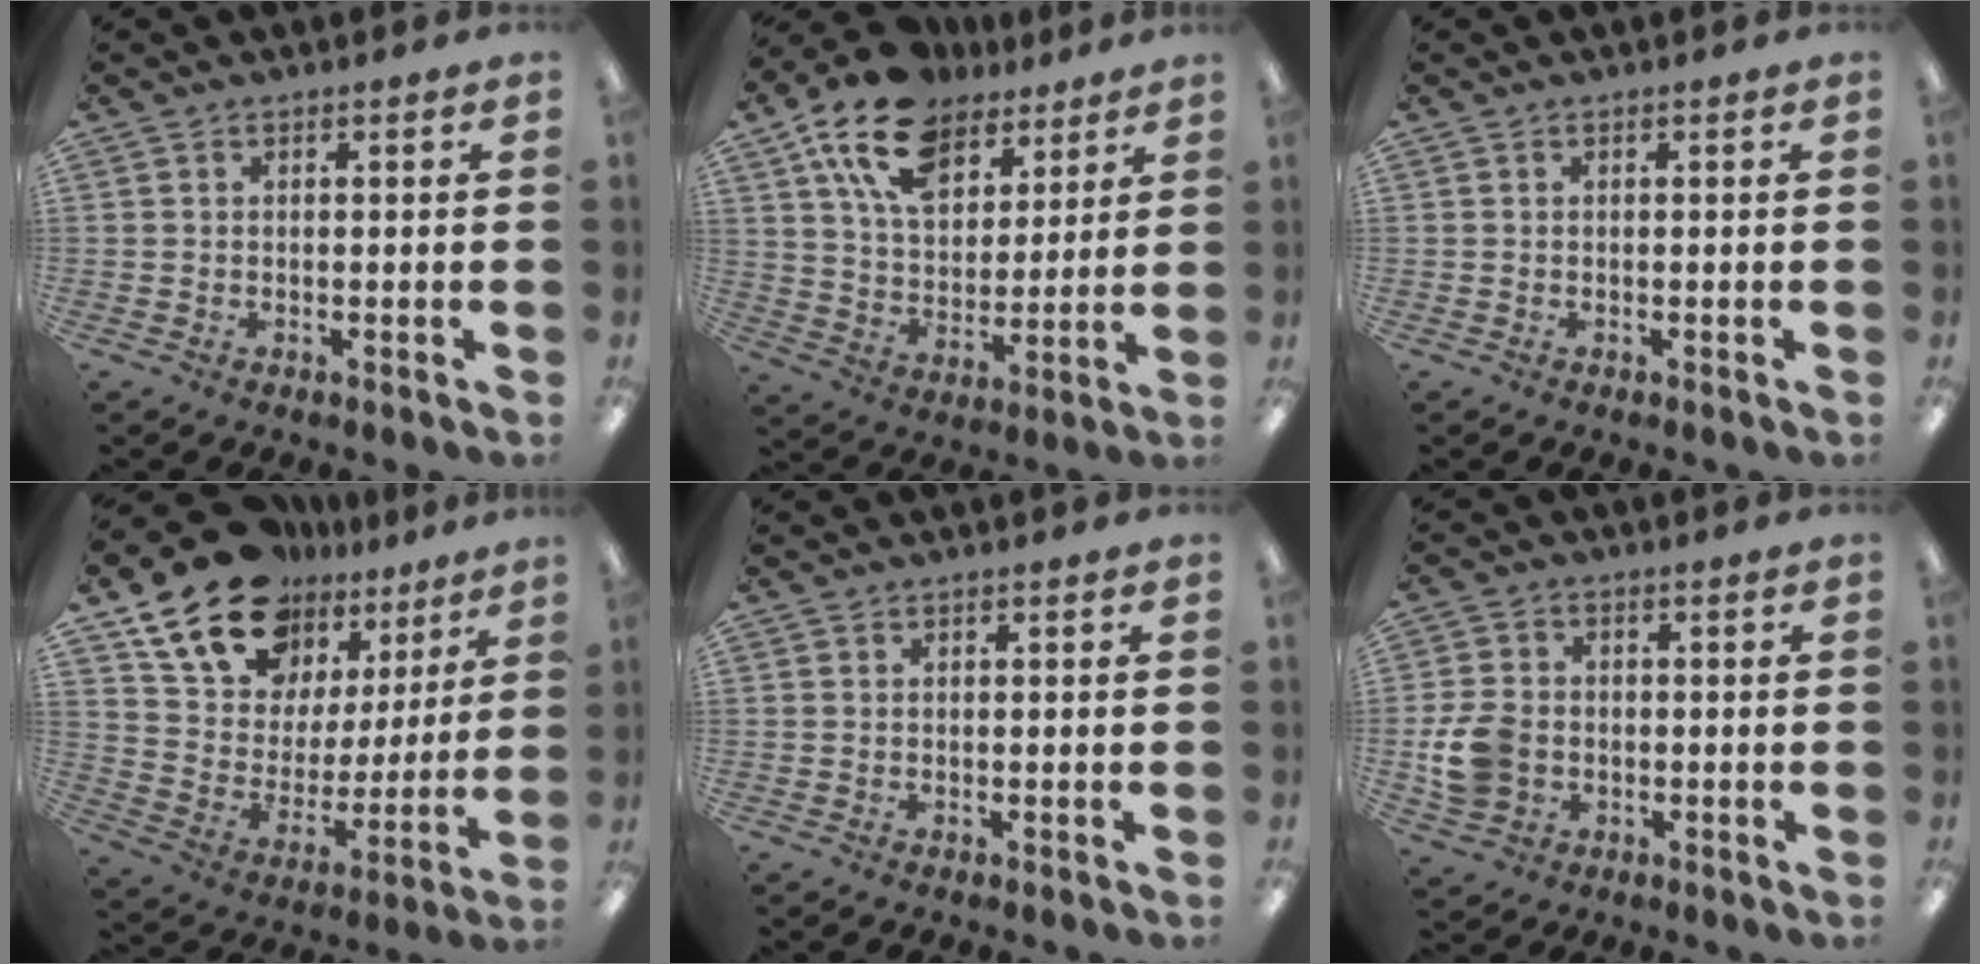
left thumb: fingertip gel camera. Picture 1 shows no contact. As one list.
[{"total": 17.3, "force": [11.3, 9.9, 8.6], "torque": [-0.162, -0.047, 0.207]}, {"total": 0.0}, {"total": 18.9, "force": [14.2, 10.3, 6.9], "torque": [-0.147, -0.089, 0.262]}, {"total": 0.0}, {"total": 9.2, "force": [-1.4, 7.4, 5.2], "torque": [-0.115, 0.015, -0.022]}]